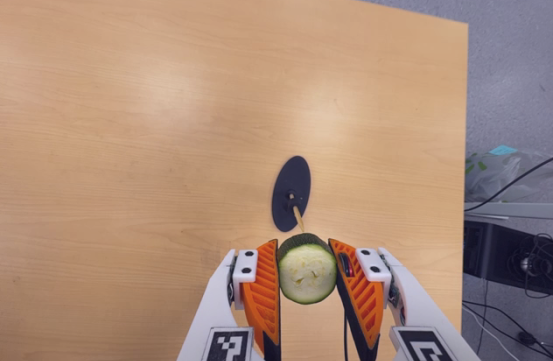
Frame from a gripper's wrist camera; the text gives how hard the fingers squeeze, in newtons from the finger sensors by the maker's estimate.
{"total": 9.4, "left": 9.1, "right": 9.7}